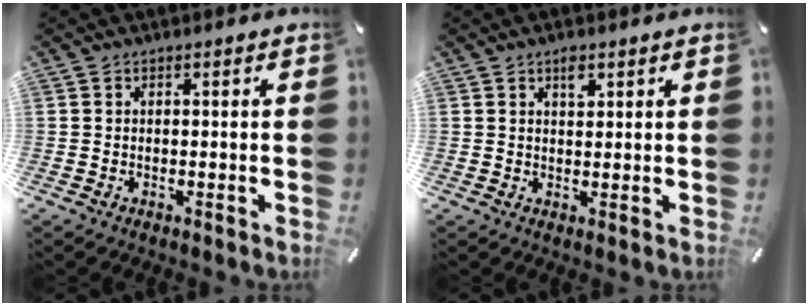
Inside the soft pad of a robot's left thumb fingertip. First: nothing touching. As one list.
[{"total": 2.7, "force": [1.5, 1.5, 1.6], "torque": [-0.020, -0.005, 0.023]}]